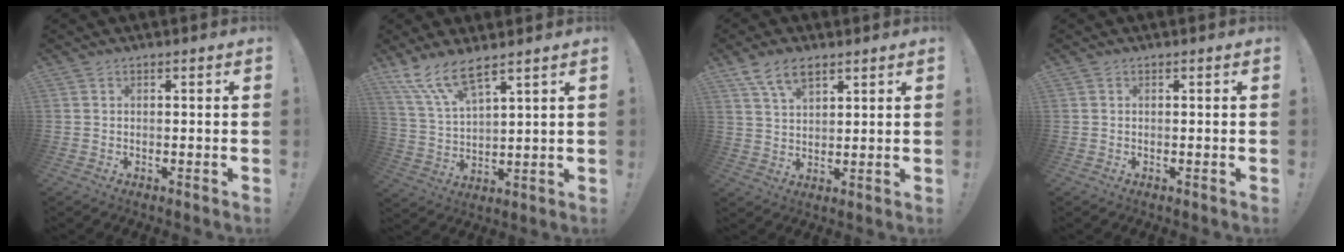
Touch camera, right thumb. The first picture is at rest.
{"total": 10.4, "force": [7.9, 2.5, 6.3], "torque": [-0.135, -0.034, 0.148]}
{"total": 8.0, "force": [5.0, 3.9, 4.8], "torque": [-0.084, -0.014, 0.095]}
{"total": 0.0}